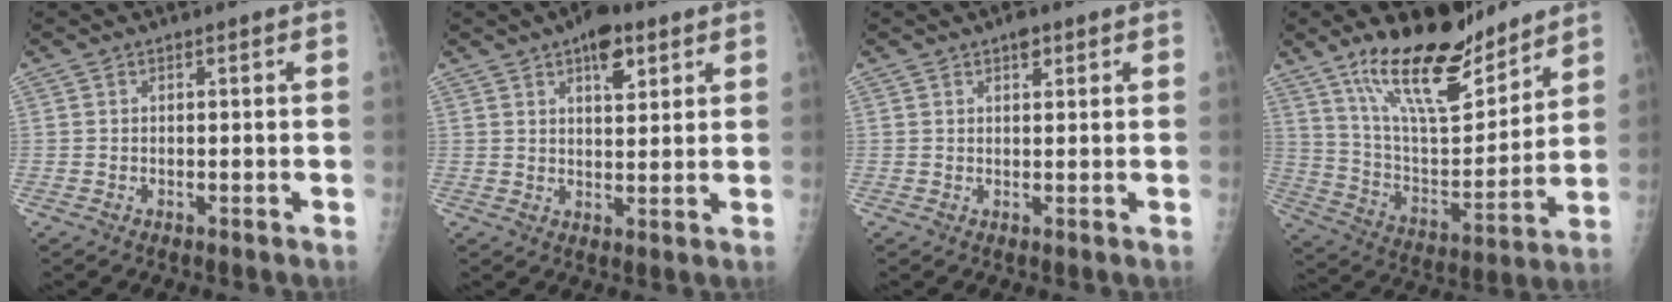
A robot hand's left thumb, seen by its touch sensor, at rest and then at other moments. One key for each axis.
{"total": 7.0, "fx": 3.8, "fy": 3.3, "fz": 4.8, "tx": -0.050, "ty": -0.016, "tz": 0.052}
{"total": 2.2, "fx": 1.3, "fy": 1.1, "fz": 1.3, "tx": -0.011, "ty": -0.005, "tz": 0.019}
{"total": 20.2, "fx": 14.7, "fy": 7.3, "fz": 11.8, "tx": -0.157, "ty": -0.091, "tz": 0.259}